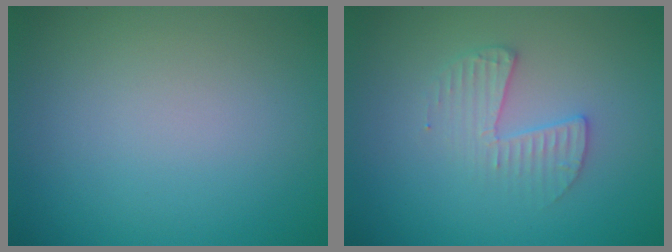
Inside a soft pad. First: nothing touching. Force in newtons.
{"total": 2.3, "press": 2.3, "slide": 0.3}